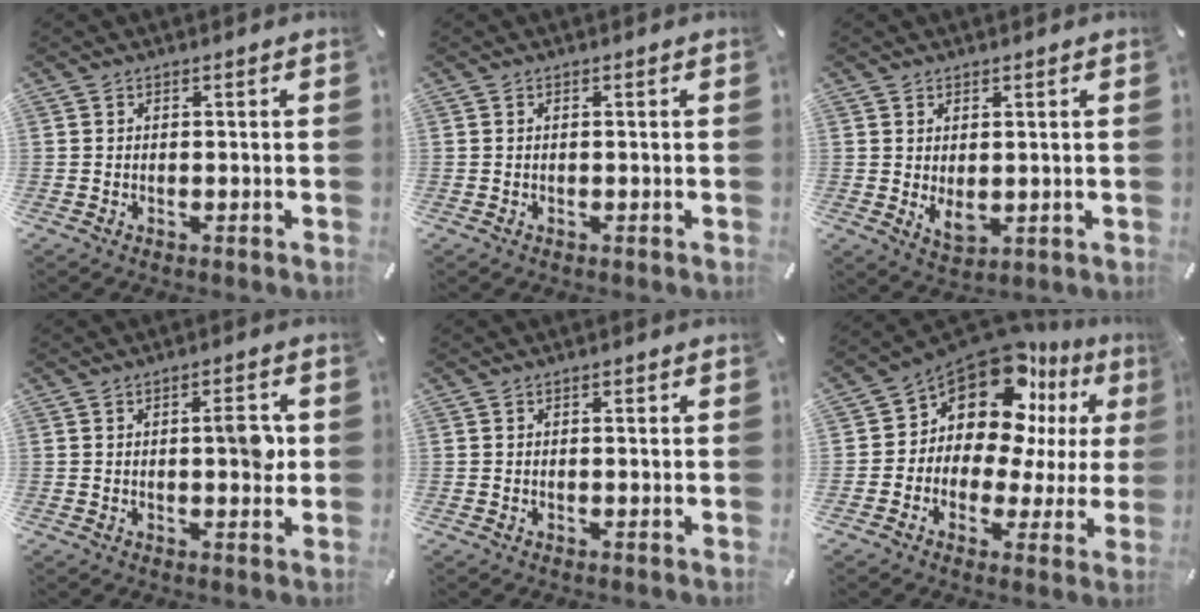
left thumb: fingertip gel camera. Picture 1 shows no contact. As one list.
[{"total": 0.0}, {"total": 4.4, "force": [0.3, 2.6, 3.5], "torque": [-0.076, -0.007, 0.002]}, {"total": 6.4, "force": [0.8, 2.6, 5.8], "torque": [-0.078, -0.004, 0.006]}, {"total": 0.8, "force": [0.1, 0.4, 0.7], "torque": [-0.013, 0.004, 0.001]}, {"total": 15.2, "force": [9.2, 8.9, 8.1], "torque": [-0.157, -0.093, 0.158]}]